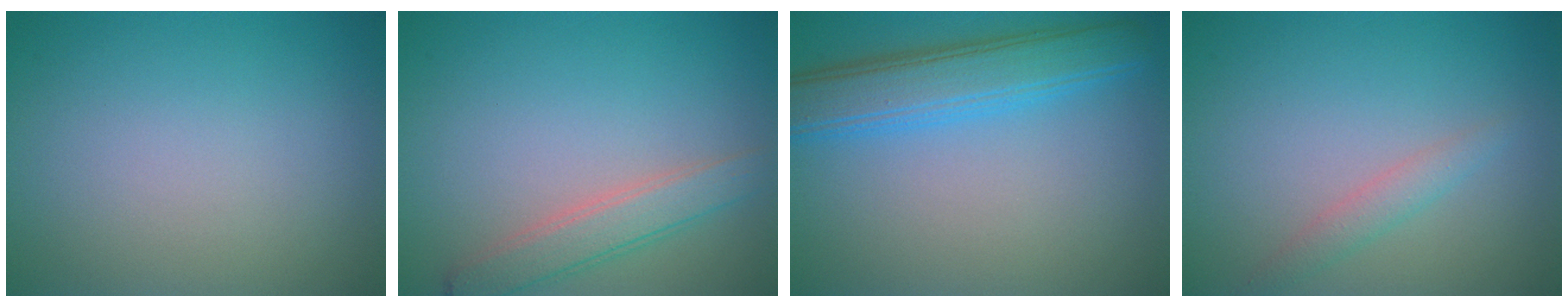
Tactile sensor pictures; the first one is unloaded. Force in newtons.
{"total": 2.9, "press": 2.9, "slide": 0.1}
{"total": 5.6, "press": 5.6, "slide": 0.1}
{"total": 1.5, "press": 1.5, "slide": 0.1}